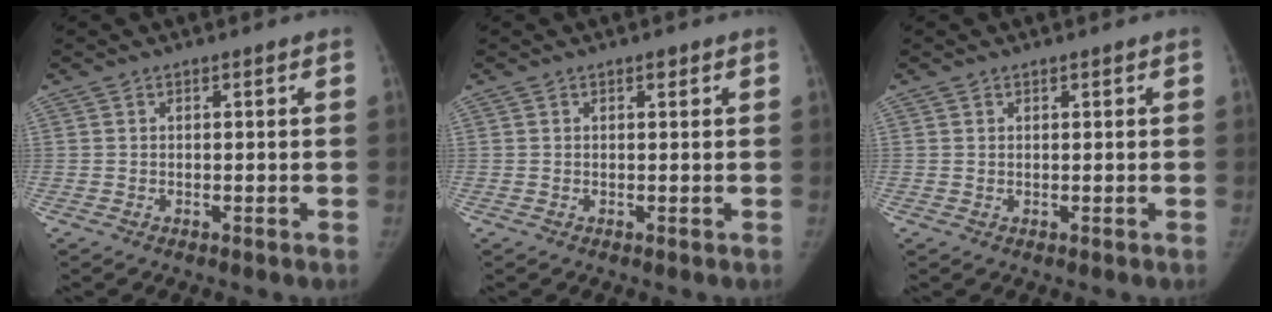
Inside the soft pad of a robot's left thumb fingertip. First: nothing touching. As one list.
[{"total": 0.8, "force": [0.5, 0.4, 0.5], "torque": [-0.004, -0.002, 0.006]}, {"total": 0.5, "force": [0.4, 0.4, 0.0], "torque": [0.004, -0.001, 0.004]}]